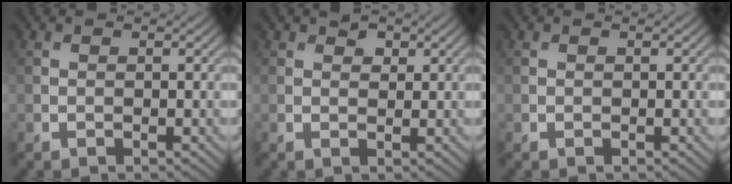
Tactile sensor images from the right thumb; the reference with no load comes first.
{"total": 1.4, "force": [0.9, 0.8, 0.6], "torque": [-0.013, -0.001, 0.016]}
{"total": 0.0}